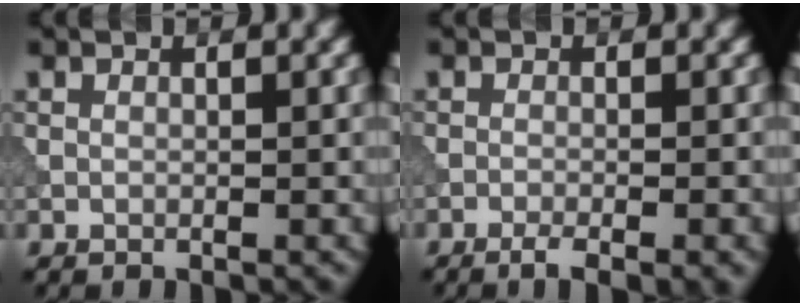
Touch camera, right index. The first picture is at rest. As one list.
[{"total": 3.0, "force": [-1.6, 0.7, 2.4], "torque": [-0.038, -0.001, -0.030]}]